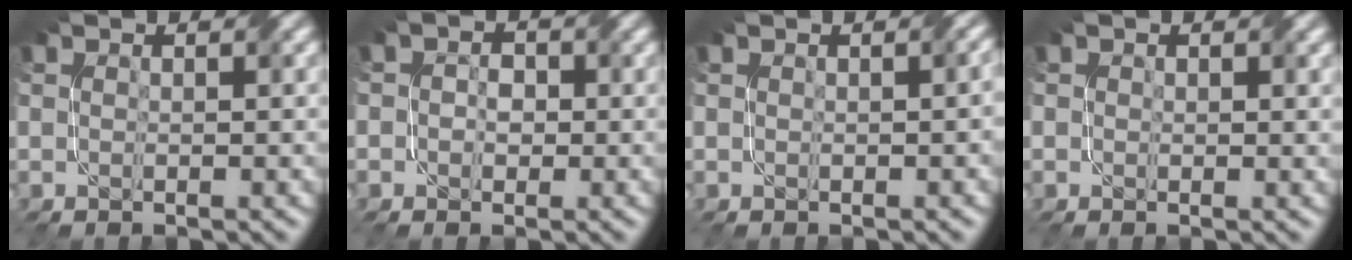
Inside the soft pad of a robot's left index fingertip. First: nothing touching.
{"total": 2.4, "force": [0.3, 2.1, 1.1], "torque": [0.000, 0.002, -0.016]}
{"total": 1.3, "force": [0.3, 0.5, 1.2], "torque": [-0.010, 0.005, 0.003]}
{"total": 1.1, "force": [0.5, 0.8, 0.5], "torque": [-0.002, -0.004, 0.009]}